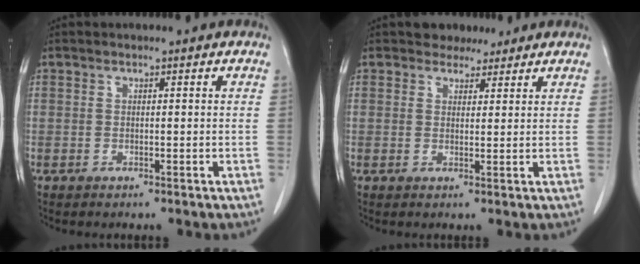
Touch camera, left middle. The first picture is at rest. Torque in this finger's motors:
{"motor_torque": [0.03, -0.03, -0.10, 0.01]}